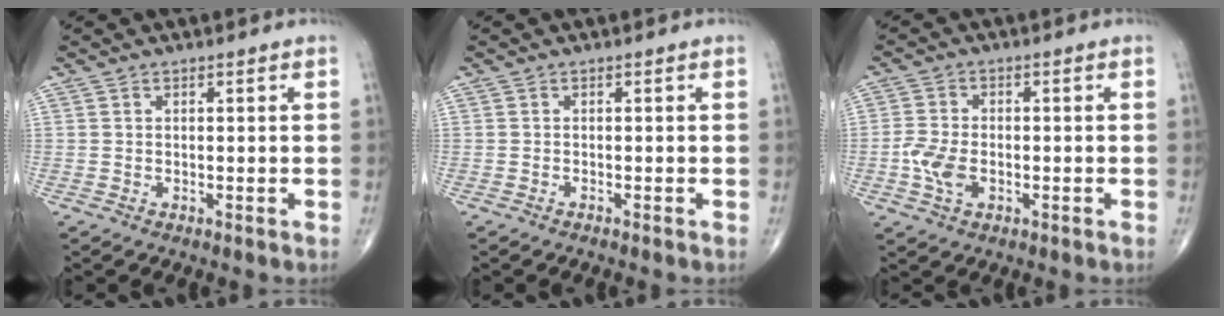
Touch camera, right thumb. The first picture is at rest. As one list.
[{"total": 0.0}, {"total": 5.7, "force": [-1.5, 3.5, 4.2], "torque": [-0.094, 0.007, -0.031]}]